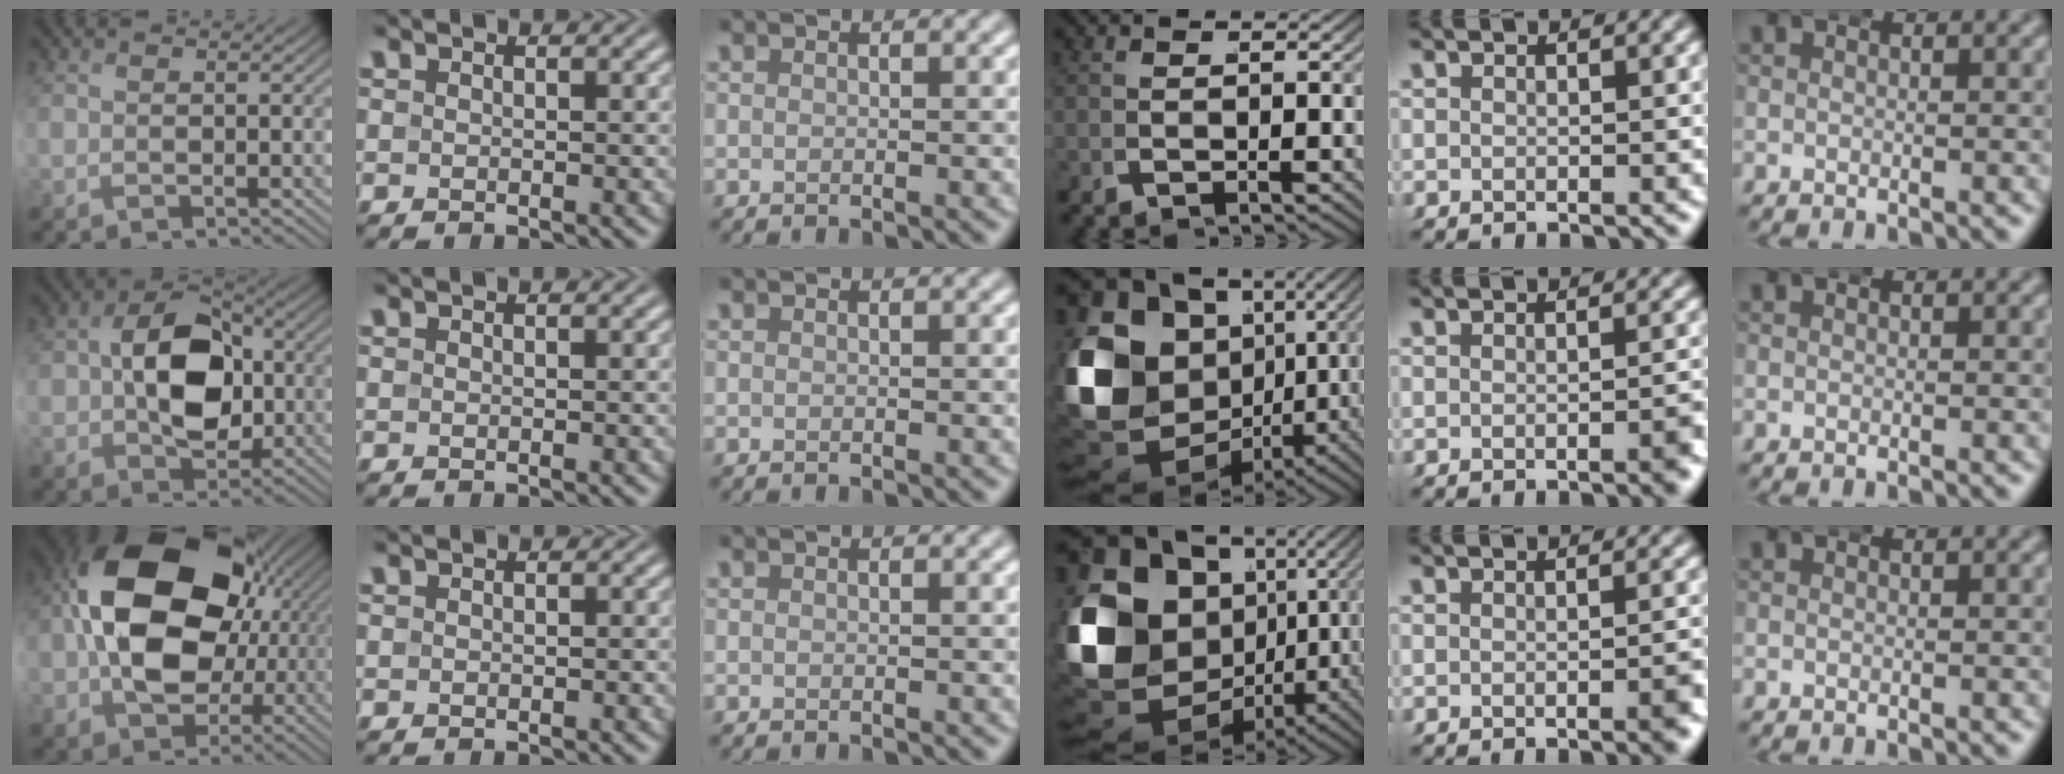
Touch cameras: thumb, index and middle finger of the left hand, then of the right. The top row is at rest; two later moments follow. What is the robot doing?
{"motion": "wrap", "object": "bandana"}